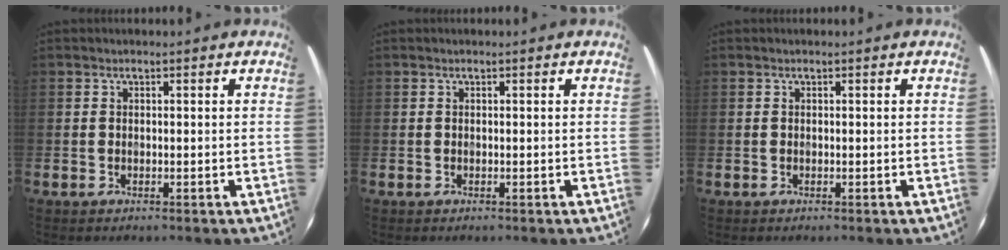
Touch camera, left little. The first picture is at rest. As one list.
[{"total": 0.0}, {"total": 0.0}]